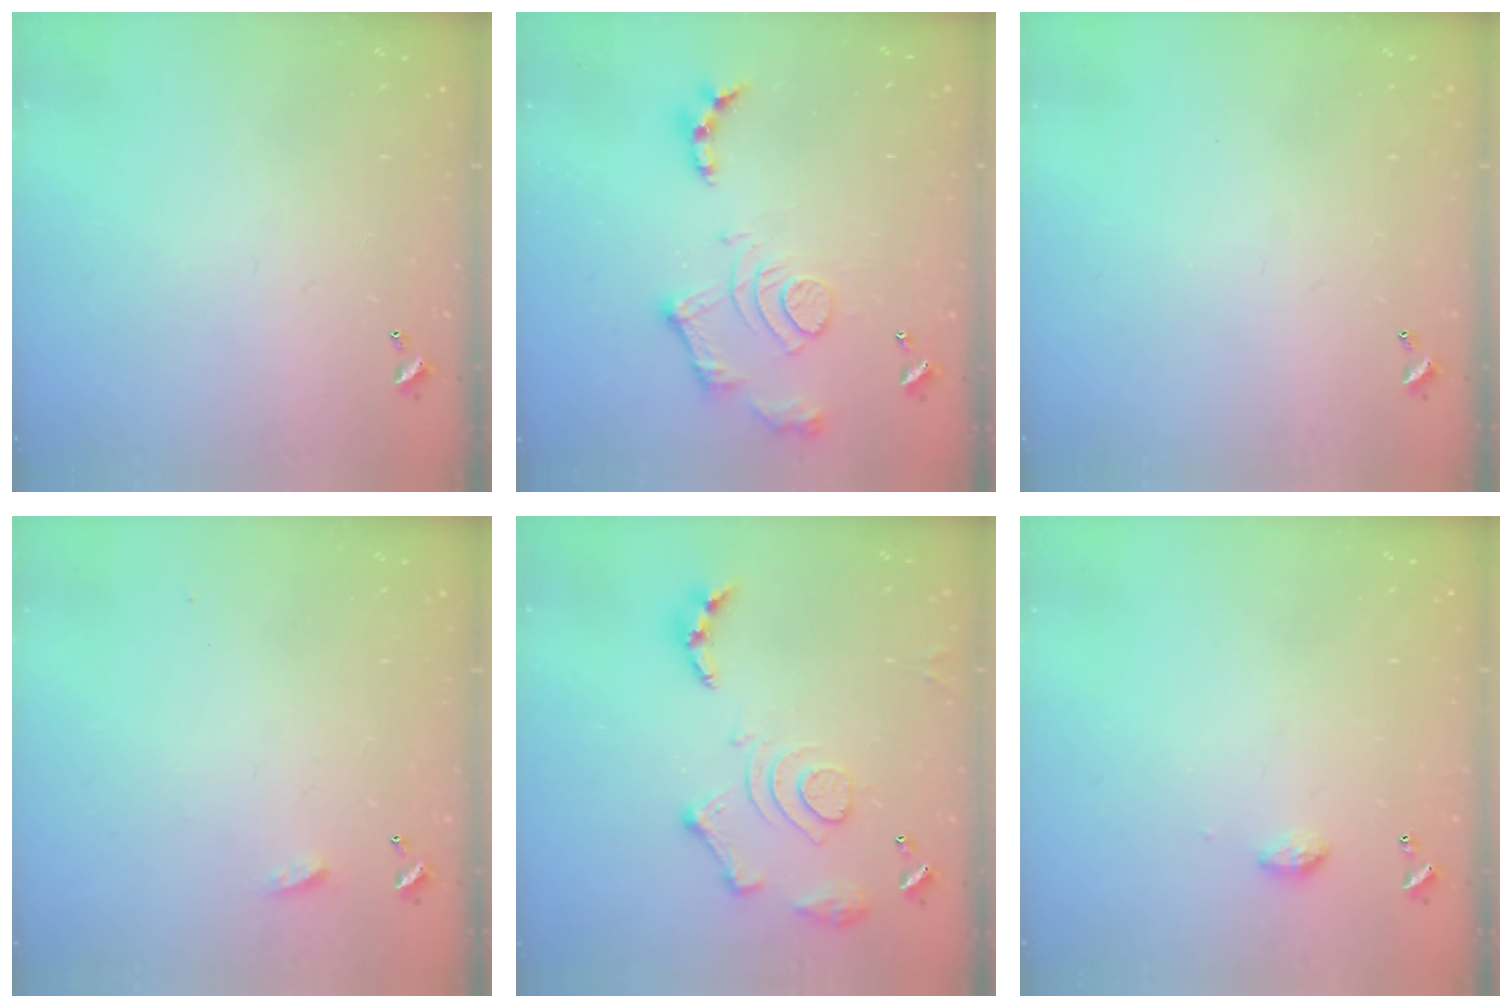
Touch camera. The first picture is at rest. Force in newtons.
{"total": 13.2, "press": 13.2, "slide": 1.2}
{"total": 0.0}
{"total": 4.3, "press": 4.3, "slide": 0.5}
{"total": 14.6, "press": 14.5, "slide": 1.6}
{"total": 4.7, "press": 4.7, "slide": 0.6}